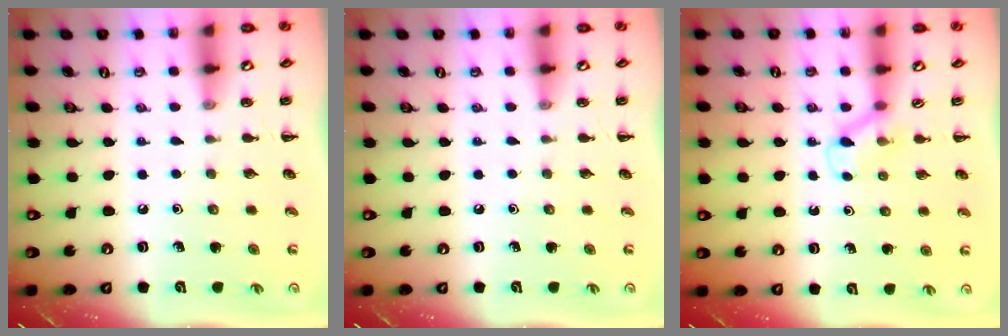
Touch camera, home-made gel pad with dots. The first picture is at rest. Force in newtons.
{"total": 0.0}
{"total": 4.0, "press": 3.8, "slide": 1.2}